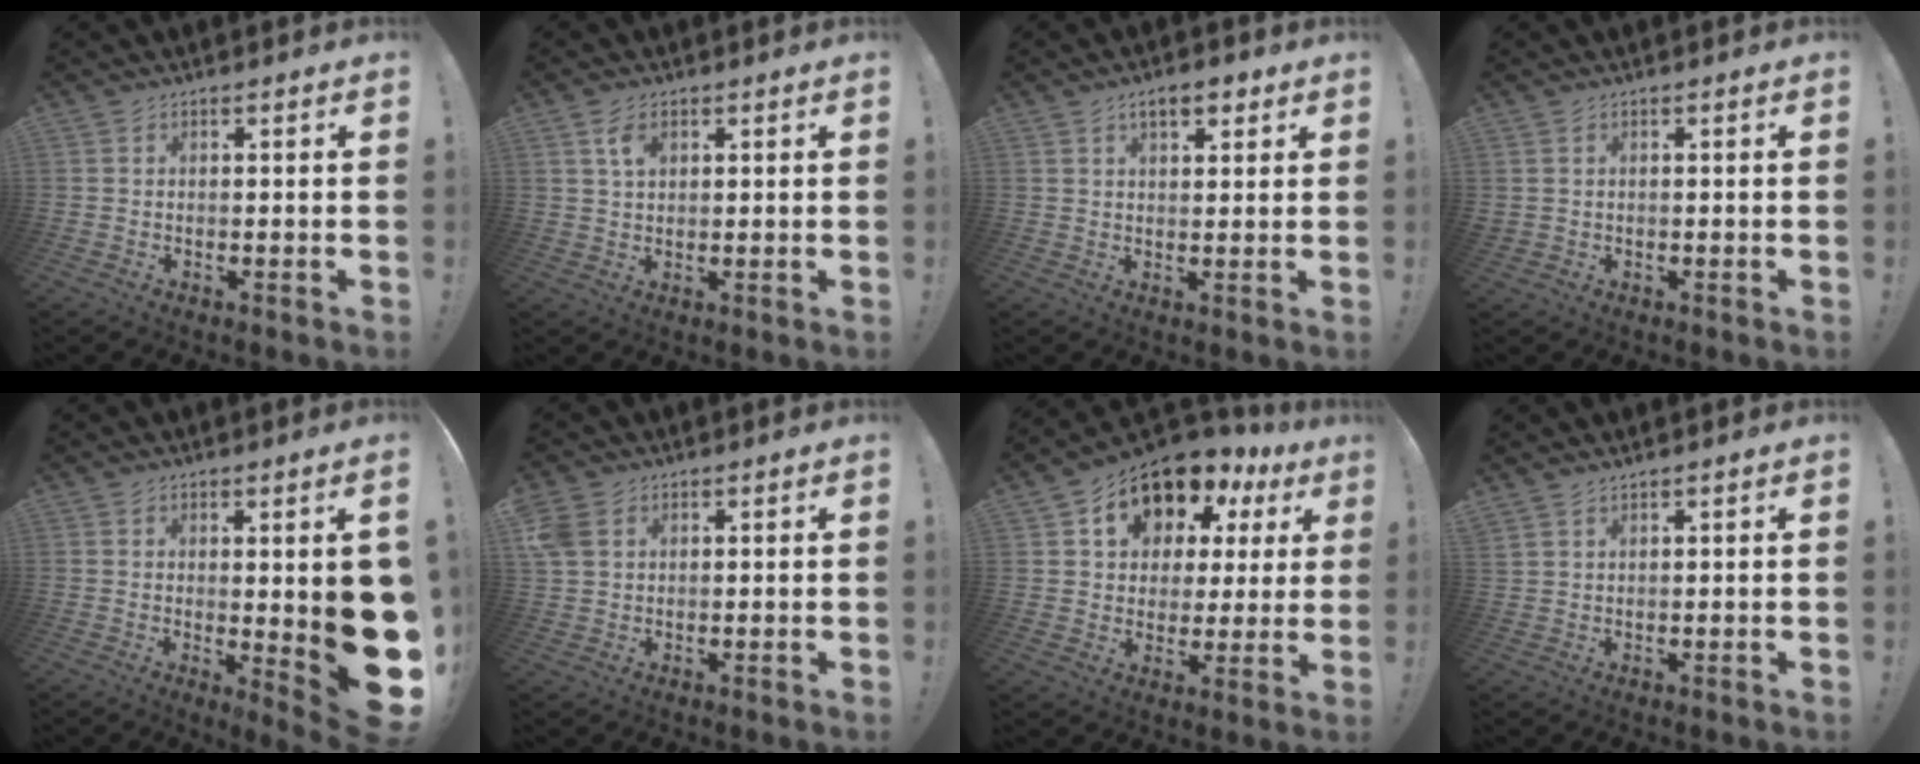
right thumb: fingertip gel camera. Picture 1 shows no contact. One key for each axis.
{"total": 4.4, "fx": 2.2, "fy": 2.6, "fz": 2.8, "tx": -0.036, "ty": -0.008, "tz": 0.037}
{"total": 5.9, "fx": 3.5, "fy": 2.6, "fz": 3.9, "tx": -0.053, "ty": -0.008, "tz": 0.059}
{"total": 1.2, "fx": 0.5, "fy": 0.9, "fz": 0.5, "tx": -0.010, "ty": 0.003, "tz": 0.011}
{"total": 10.4, "fx": 1.1, "fy": 1.8, "fz": 10.2, "tx": -0.117, "ty": -0.039, "tz": 0.024}
{"total": 5.7, "fx": 2.6, "fy": 4.1, "fz": 3.0, "tx": -0.059, "ty": 0.002, "tz": 0.054}
{"total": 14.0, "fx": 8.5, "fy": 8.9, "fz": 6.7, "tx": -0.102, "ty": -0.060, "tz": 0.156}
{"total": 1.8, "fx": 1.7, "fy": 0.2, "fz": 0.6, "tx": -0.014, "ty": -0.010, "tz": 0.033}